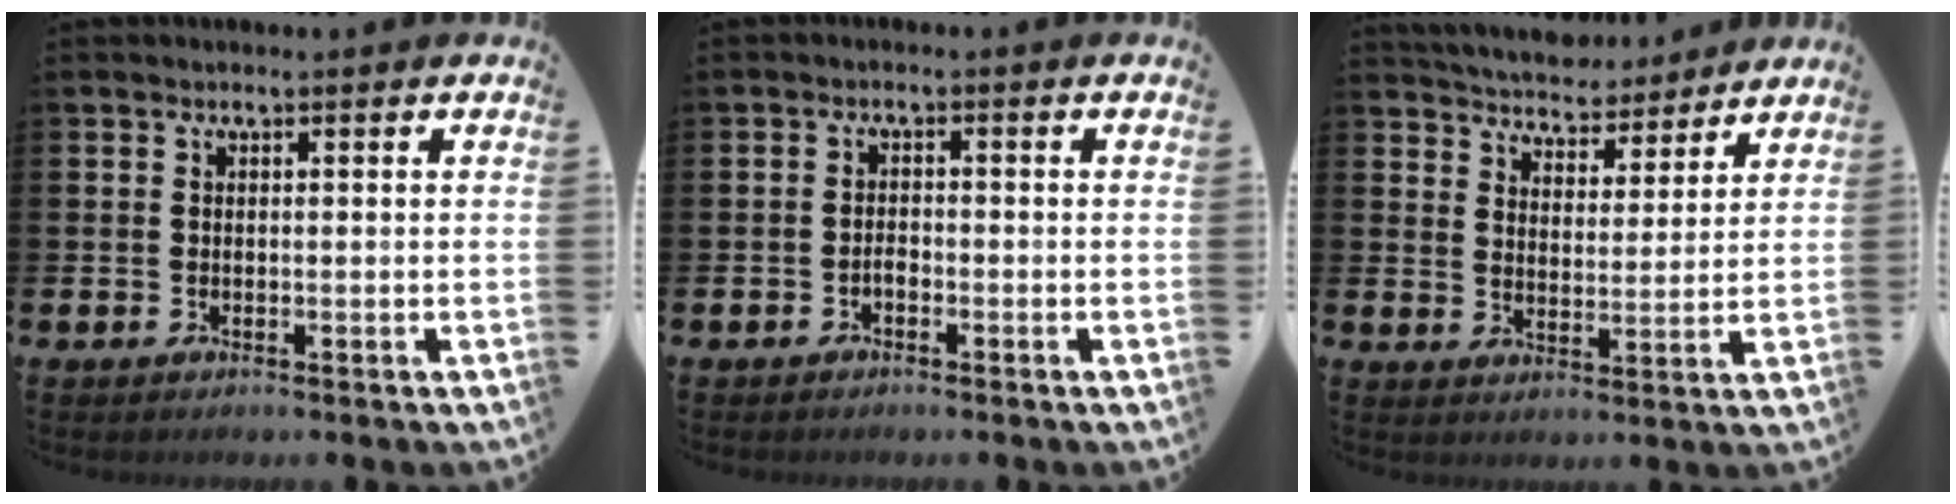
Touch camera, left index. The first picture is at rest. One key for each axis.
{"total": 1.3, "fx": -0.9, "fy": 0.6, "fz": 0.7, "tx": -0.013, "ty": 0.001, "tz": -0.018}
{"total": 5.0, "fx": 4.9, "fy": 1.2, "fz": -0.3, "tx": -0.015, "ty": -0.040, "tz": 0.084}